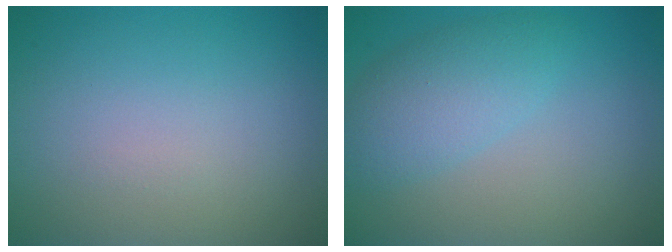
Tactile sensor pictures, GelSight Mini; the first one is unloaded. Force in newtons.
{"total": 3.8, "press": 3.8, "slide": 0.2}